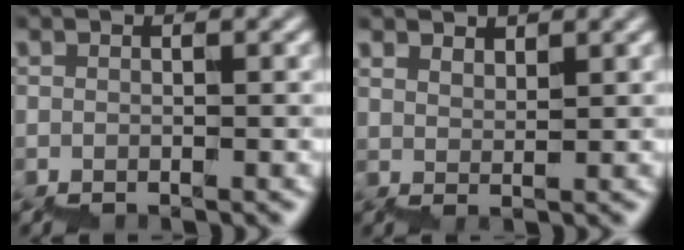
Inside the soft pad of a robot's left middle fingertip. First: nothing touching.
{"total": 2.0, "force": [2.0, 0.0, 0.0], "torque": [0.009, 0.004, 0.039]}